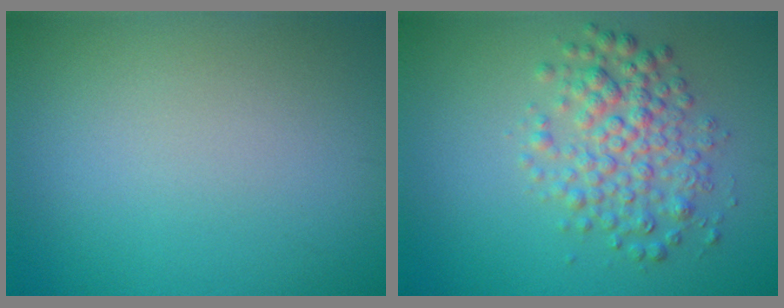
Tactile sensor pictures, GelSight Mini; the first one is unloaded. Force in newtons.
{"total": 4.1, "press": 4.1, "slide": 0.1}